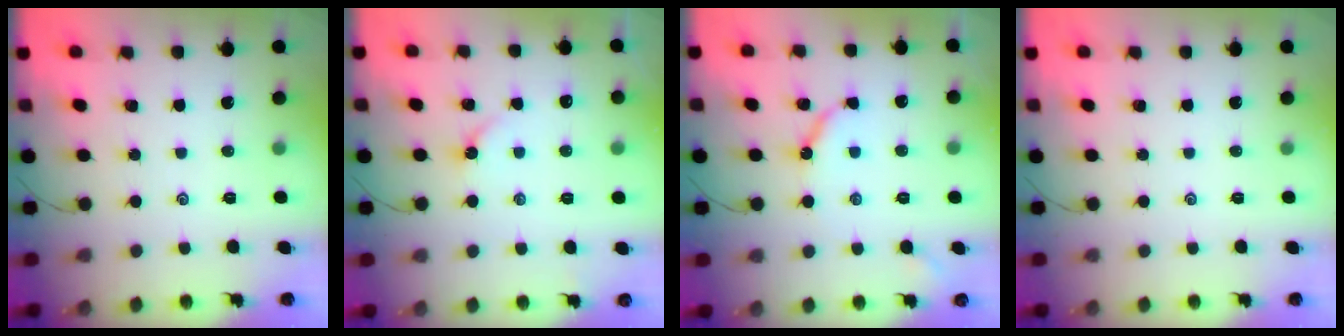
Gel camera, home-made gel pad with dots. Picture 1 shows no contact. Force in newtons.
{"total": 2.6, "press": 2.6, "slide": 0.4}
{"total": 6.5, "press": 6.5, "slide": 0.6}
{"total": 0.0}